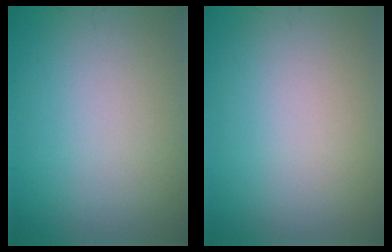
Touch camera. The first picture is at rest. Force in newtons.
{"total": 0.0}